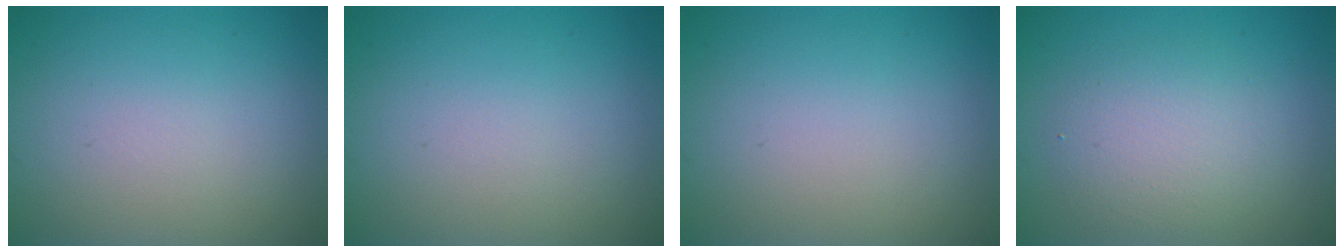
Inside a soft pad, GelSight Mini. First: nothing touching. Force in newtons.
{"total": 0.0}
{"total": 0.0}
{"total": 3.5, "press": 3.5, "slide": 0.2}